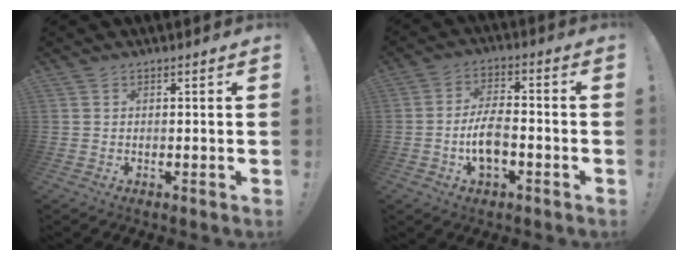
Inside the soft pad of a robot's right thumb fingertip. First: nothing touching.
{"total": 9.1, "force": [-2.8, 4.6, 7.3], "torque": [-0.140, 0.006, -0.048]}